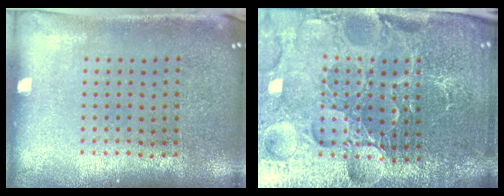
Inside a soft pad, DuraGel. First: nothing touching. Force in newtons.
{"total": 5.5, "press": 5.1, "slide": 1.9}